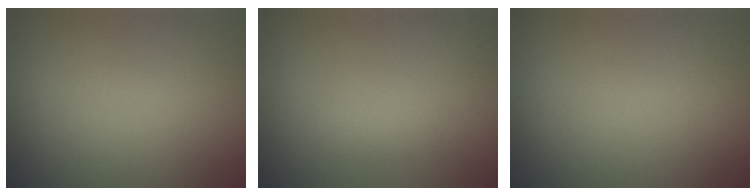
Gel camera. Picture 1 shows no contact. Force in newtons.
{"total": 1.0, "press": 1.0, "slide": 0.1}
{"total": 0.0}